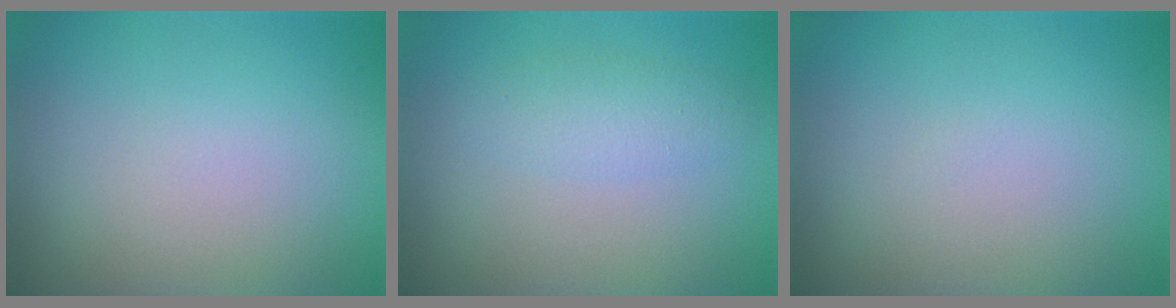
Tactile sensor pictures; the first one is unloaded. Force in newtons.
{"total": 1.9, "press": 1.9, "slide": 0.0}
{"total": 0.0}